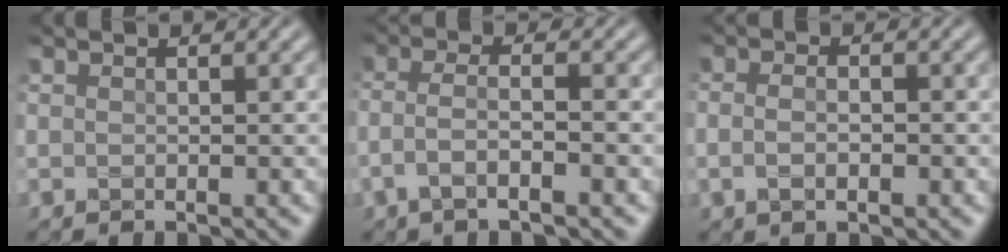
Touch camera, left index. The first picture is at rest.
{"total": 3.4, "force": [-1.4, 0.9, 2.9], "torque": [-0.054, 0.003, -0.037]}
{"total": 2.3, "force": [-0.5, 1.2, 2.0], "torque": [-0.034, -0.003, -0.014]}